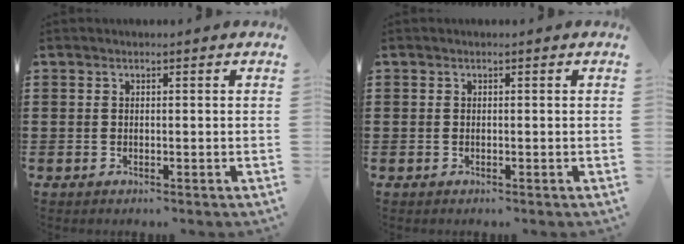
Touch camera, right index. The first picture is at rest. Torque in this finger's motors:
{"motor_torque": [-0.91, 1.22, -0.01, 0.00]}